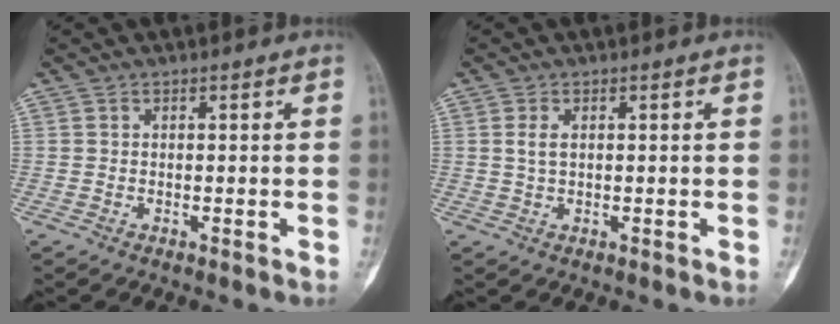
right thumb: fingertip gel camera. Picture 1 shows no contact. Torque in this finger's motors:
{"motor_torque": [0.07, 0.36, 0.13, 0.21, 0.11]}